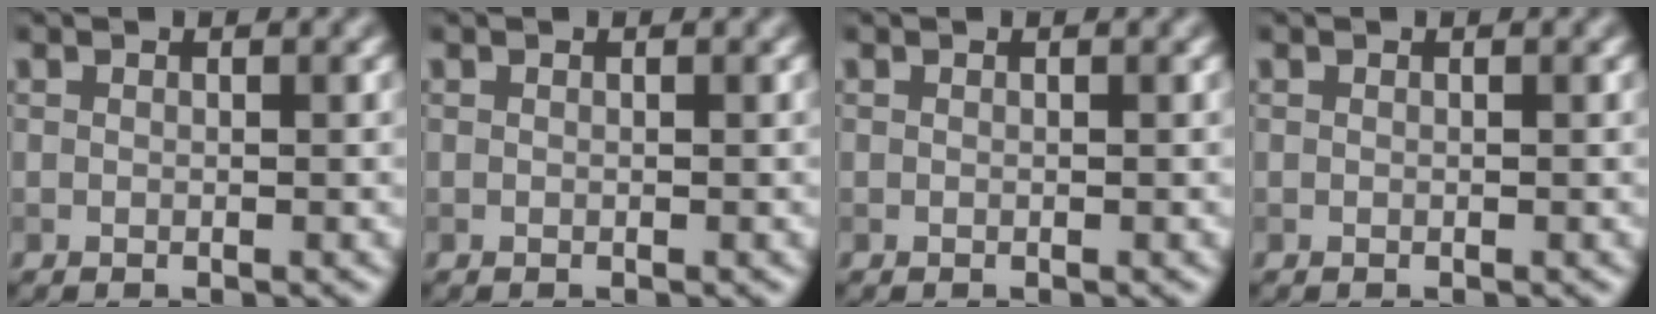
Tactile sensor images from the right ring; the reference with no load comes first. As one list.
[{"total": 0.0}, {"total": 0.0}, {"total": 0.0}]